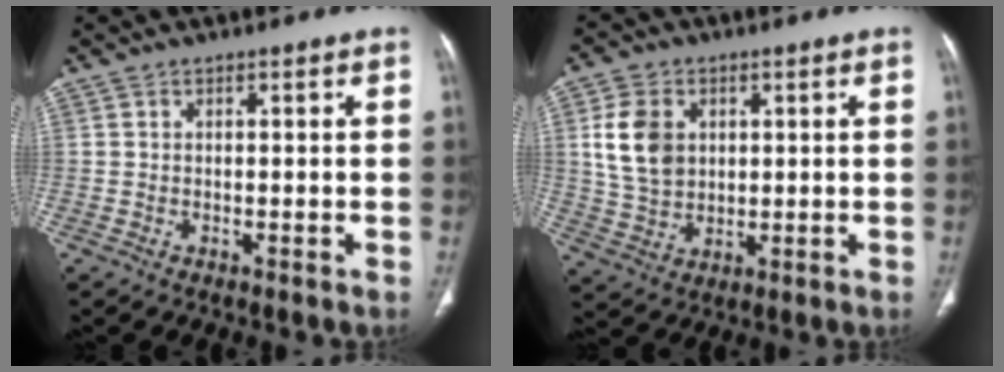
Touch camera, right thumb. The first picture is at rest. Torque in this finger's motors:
{"motor_torque": [0.36, 0.59, 0.88, -0.72, 0.01]}